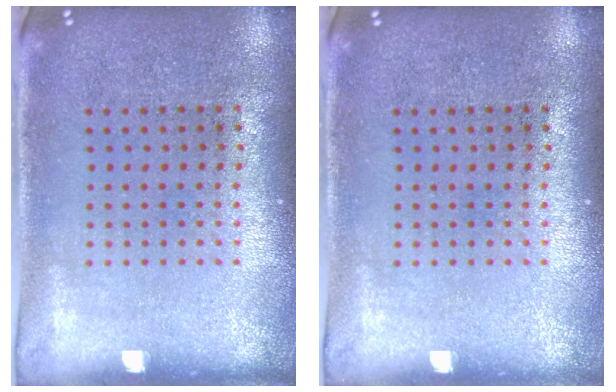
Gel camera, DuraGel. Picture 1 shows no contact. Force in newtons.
{"total": 0.0}